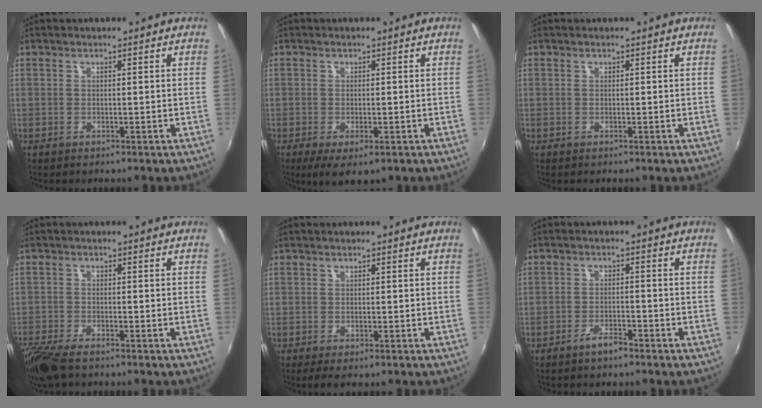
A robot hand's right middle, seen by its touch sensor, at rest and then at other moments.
{"total": 4.9, "force": [-2.4, 1.9, 3.8], "torque": [-0.073, -0.022, -0.034]}
{"total": 0.0}
{"total": 8.1, "force": [-6.4, 1.8, 4.6], "torque": [-0.122, -0.037, -0.123]}
{"total": 2.0, "force": [-1.4, 0.5, 1.4], "torque": [-0.027, -0.010, -0.022]}
{"total": 3.1, "force": [-2.5, 0.8, 1.6], "torque": [-0.040, 0.001, -0.044]}